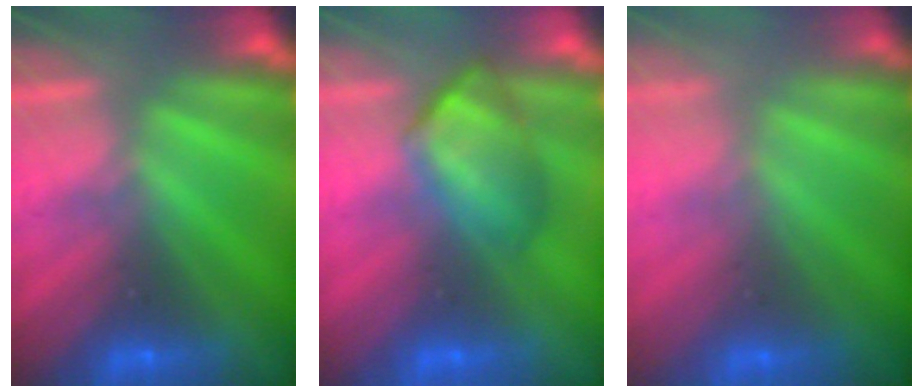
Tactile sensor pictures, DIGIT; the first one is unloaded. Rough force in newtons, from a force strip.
{"total": 4.7}
{"total": 2.9}